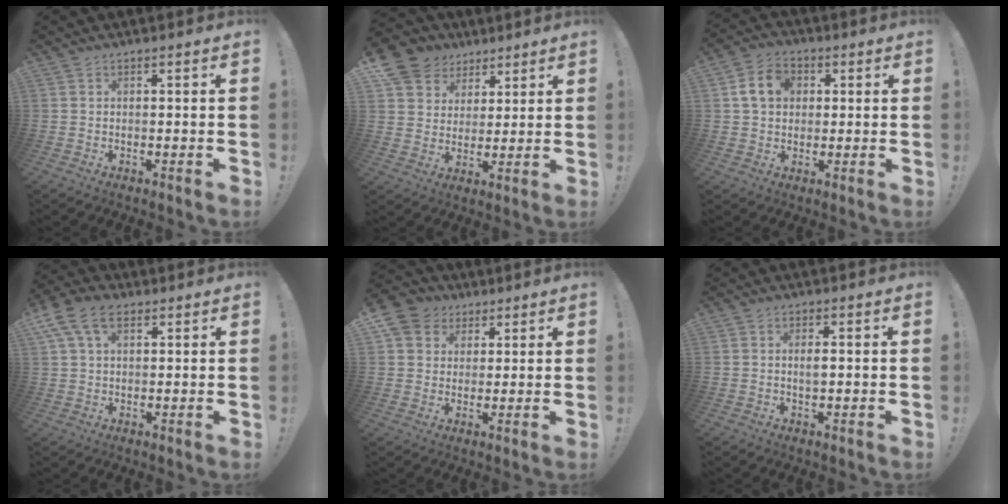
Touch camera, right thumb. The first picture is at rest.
{"total": 10.6, "force": [6.1, 8.4, 2.3], "torque": [-0.039, -0.043, 0.124]}
{"total": 9.3, "force": [2.3, 7.3, 5.2], "torque": [-0.080, 0.012, 0.048]}
{"total": 9.6, "force": [4.5, 5.8, 6.1], "torque": [-0.109, 0.003, 0.089]}
{"total": 8.5, "force": [3.6, 7.4, 2.1], "torque": [-0.033, -0.016, 0.075]}
{"total": 2.1, "force": [0.1, 0.8, 2.0], "torque": [-0.033, 0.001, 0.000]}